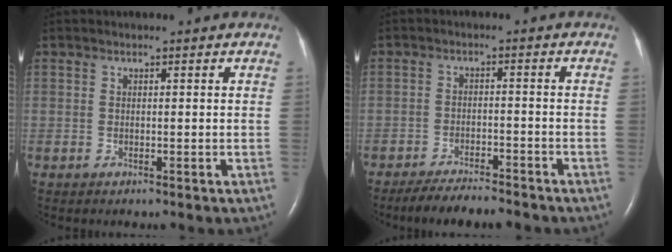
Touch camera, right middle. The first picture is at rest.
{"total": 7.4, "force": [-6.8, 1.1, 2.7], "torque": [-0.040, -0.012, -0.109]}